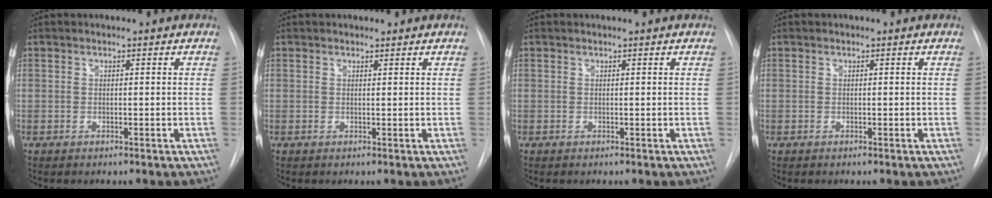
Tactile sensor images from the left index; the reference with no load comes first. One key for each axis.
{"total": 0.8, "fx": 0.7, "fy": 0.3, "fz": 0.0, "tx": -0.003, "ty": 0.001, "tz": 0.010}
{"total": 0.7, "fx": 0.7, "fy": 0.0, "fz": 0.1, "tx": -0.001, "ty": 0.006, "tz": 0.008}
{"total": 0.0}